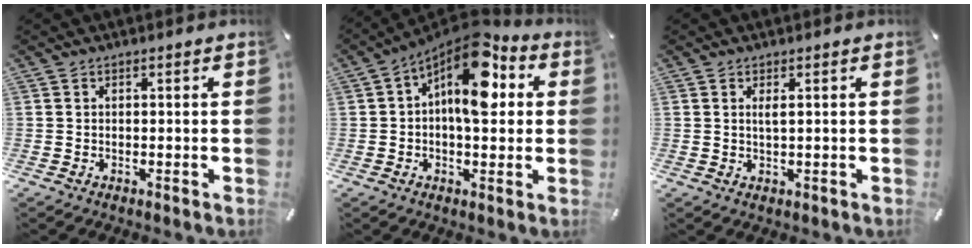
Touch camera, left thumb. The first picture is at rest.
{"total": 13.7, "force": [5.3, 6.8, 10.7], "torque": [-0.165, -0.041, 0.090]}
{"total": 1.5, "force": [0.5, 0.4, 1.4], "torque": [-0.029, 0.001, 0.007]}